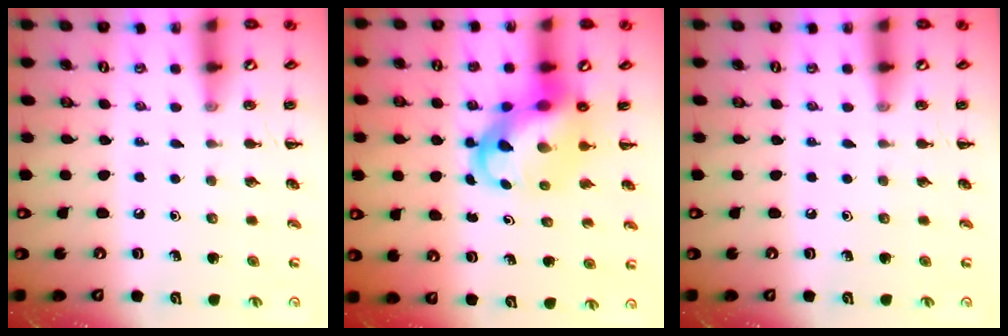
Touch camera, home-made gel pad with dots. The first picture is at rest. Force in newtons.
{"total": 9.1, "press": 8.7, "slide": 2.6}
{"total": 0.0}